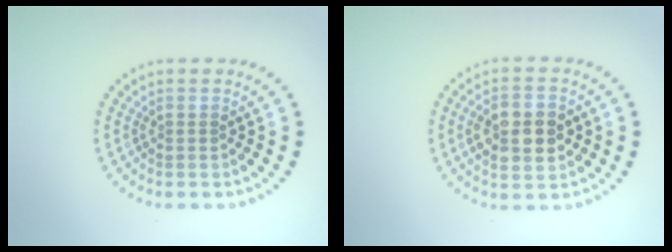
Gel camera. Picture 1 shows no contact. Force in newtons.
{"total": 4.8, "press": 4.8, "slide": 0.2}